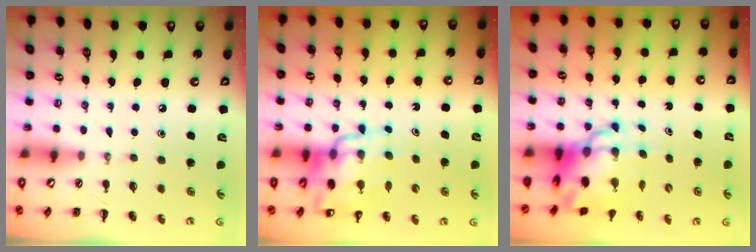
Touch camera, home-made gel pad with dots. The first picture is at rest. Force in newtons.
{"total": 14.4, "press": 13.8, "slide": 3.9}
{"total": 11.1, "press": 10.8, "slide": 2.9}